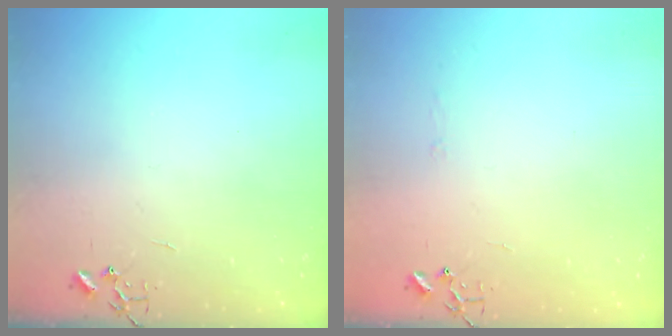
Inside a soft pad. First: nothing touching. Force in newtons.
{"total": 2.8, "press": 2.8, "slide": 0.5}